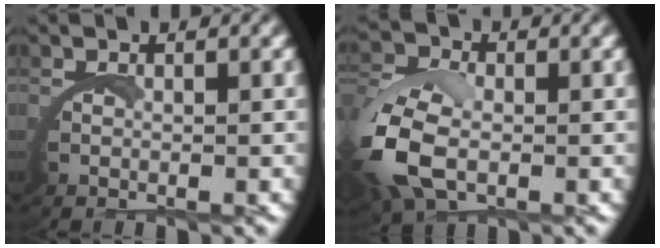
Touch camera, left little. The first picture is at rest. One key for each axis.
{"total": 4.6, "fx": -0.3, "fy": 3.1, "fz": 3.3, "tx": -0.107, "ty": -0.014, "tz": 0.000}